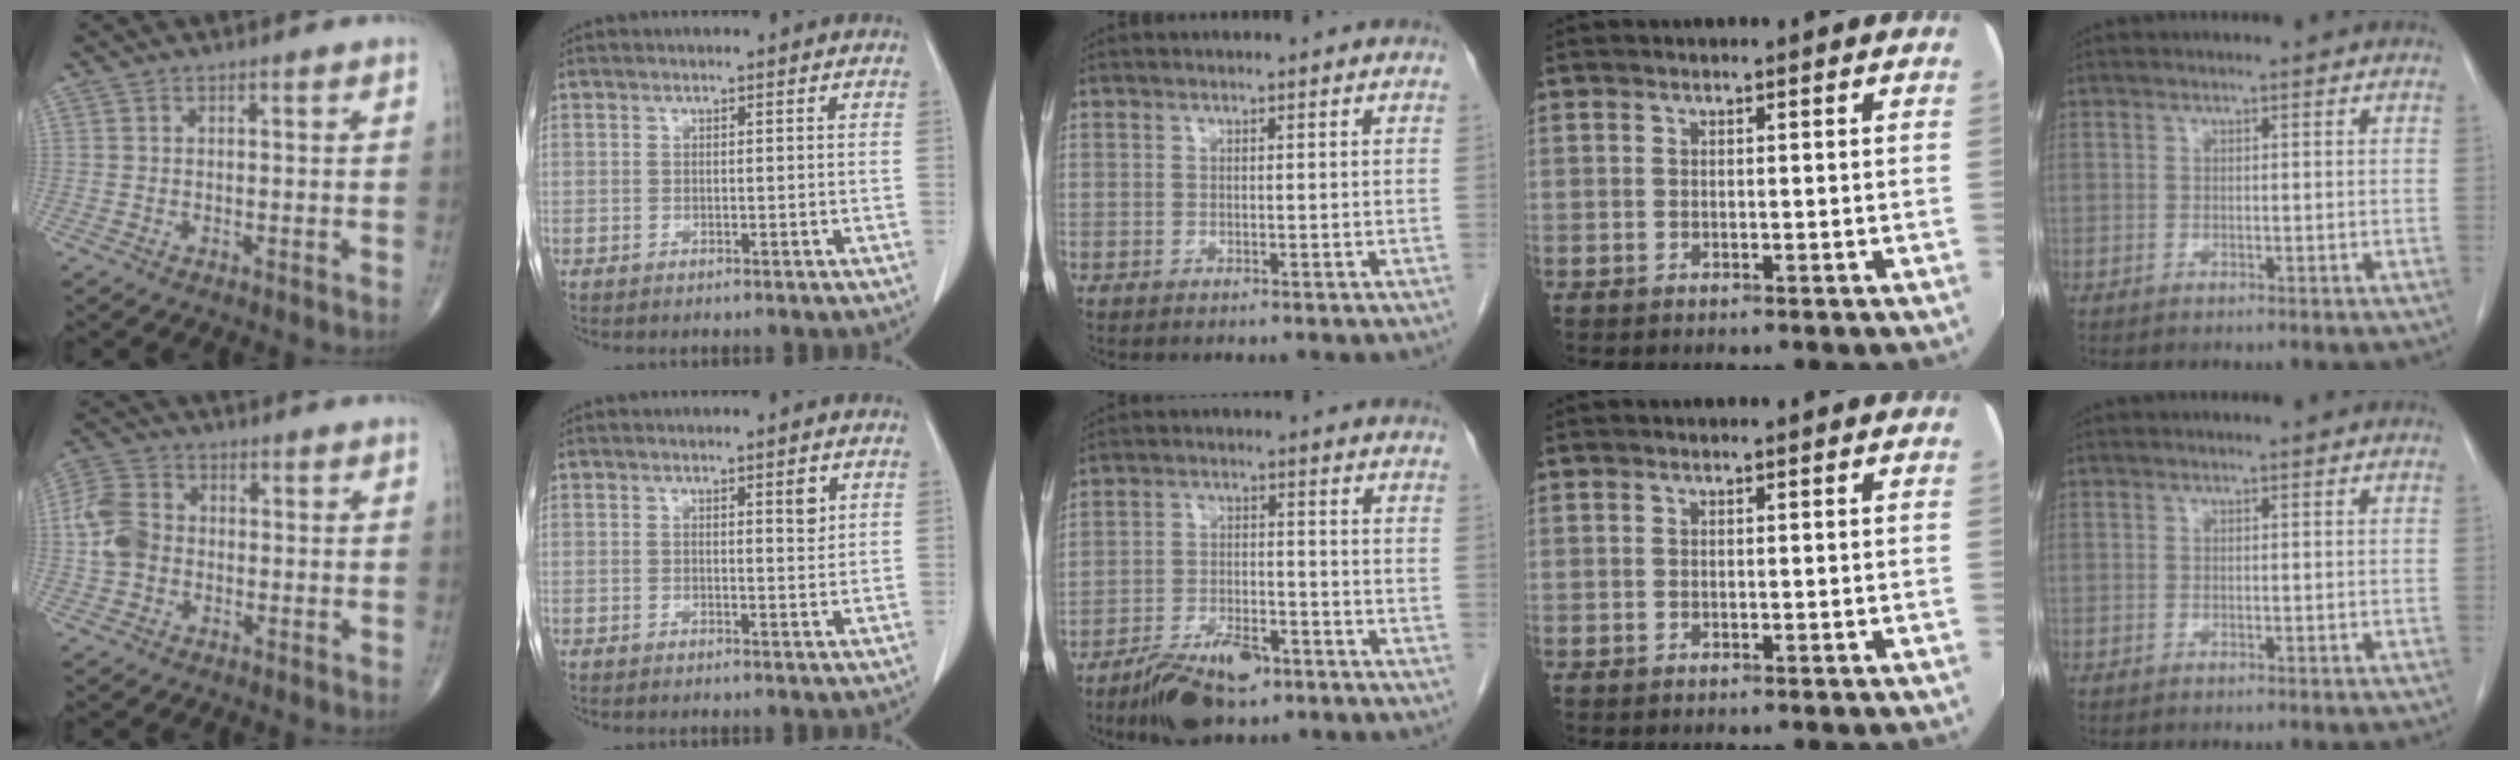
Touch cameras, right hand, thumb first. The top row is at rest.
{"thumb": {"total": 7.4, "force": [-0.9, 5.7, 4.5], "torque": [-0.090, 0.020, -0.029]}, "index": {"total": 2.0, "force": [0.9, 0.4, 1.7], "torque": [-0.025, -0.004, 0.012]}, "middle": {"total": 8.3, "force": [-5.7, 2.8, 5.3], "torque": [-0.098, -0.007, -0.099]}}